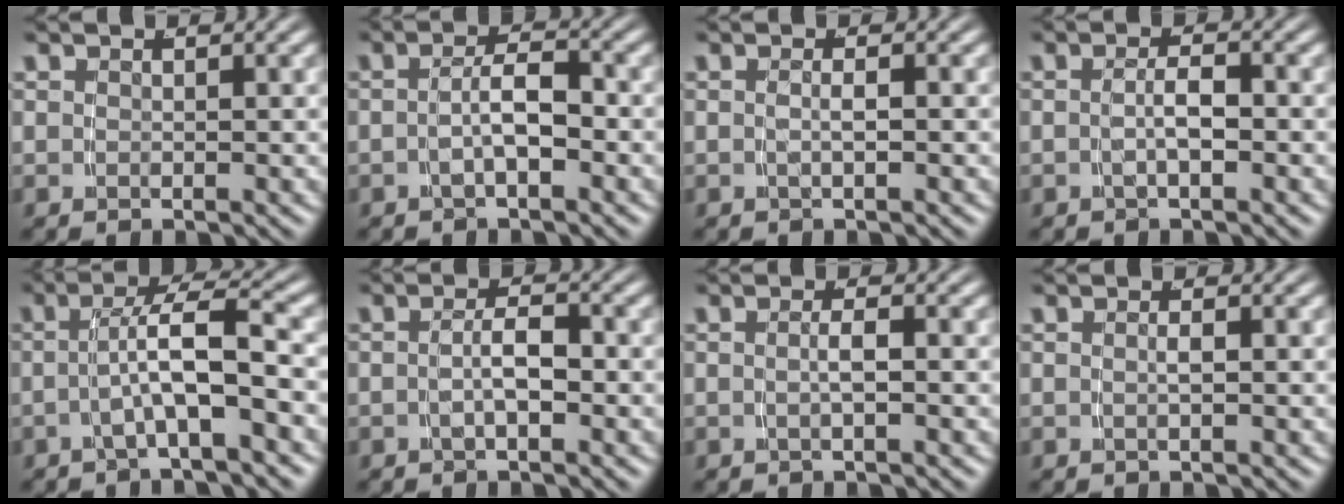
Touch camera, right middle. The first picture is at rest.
{"total": 2.8, "force": [-1.7, 0.3, 2.2], "torque": [-0.032, 0.003, -0.027]}
{"total": 1.1, "force": [-0.5, -0.6, 0.8], "torque": [-0.015, -0.002, -0.005]}
{"total": 1.9, "force": [-0.9, 0.0, 1.6], "torque": [-0.026, -0.001, -0.012]}
{"total": 4.1, "force": [-1.4, 0.5, 3.9], "torque": [-0.061, 0.010, -0.026]}
{"total": 2.3, "force": [-1.1, 0.2, 1.9], "torque": [-0.029, -0.001, -0.016]}
{"total": 1.4, "force": [-0.6, -0.5, 1.2], "torque": [-0.022, -0.003, -0.006]}
{"total": 0.7, "force": [-0.4, -0.4, 0.5], "torque": [-0.012, -0.004, -0.003]}